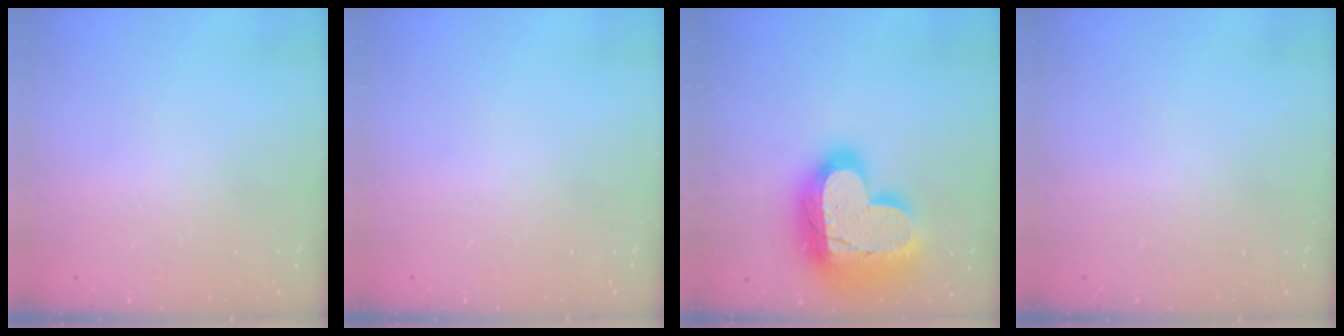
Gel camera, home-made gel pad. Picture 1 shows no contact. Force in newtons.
{"total": 0.0}
{"total": 27.3, "press": 27.2, "slide": 2.0}
{"total": 0.0}